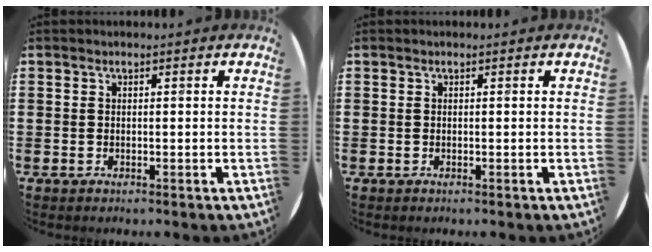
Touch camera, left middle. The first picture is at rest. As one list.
[{"total": 0.0}]